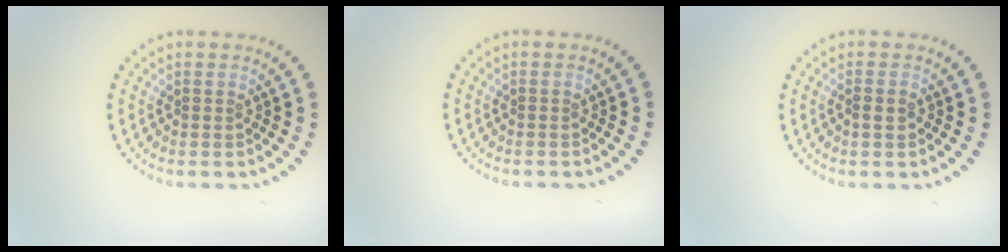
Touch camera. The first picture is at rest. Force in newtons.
{"total": 0.0}
{"total": 0.7, "press": 0.6, "slide": 0.3}